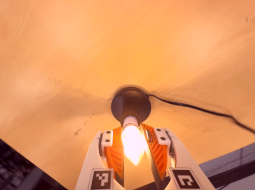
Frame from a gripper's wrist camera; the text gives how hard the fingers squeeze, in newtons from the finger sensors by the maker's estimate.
{"total": 15.3, "left": 15.9, "right": 14.8}